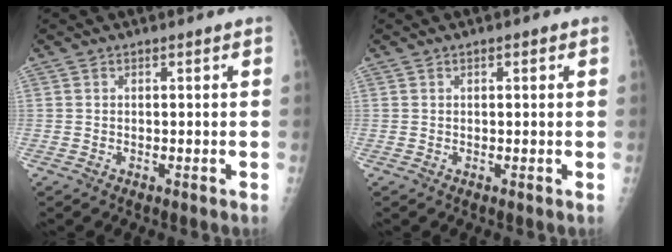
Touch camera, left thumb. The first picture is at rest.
{"total": 0.9, "force": [0.4, 0.3, 0.7], "torque": [-0.009, 0.002, 0.004]}